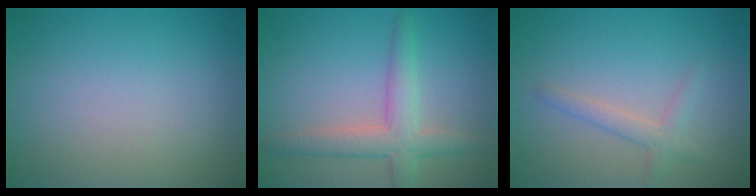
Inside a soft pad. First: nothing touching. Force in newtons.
{"total": 3.9, "press": 3.9, "slide": 0.2}
{"total": 1.9, "press": 1.9, "slide": 0.1}